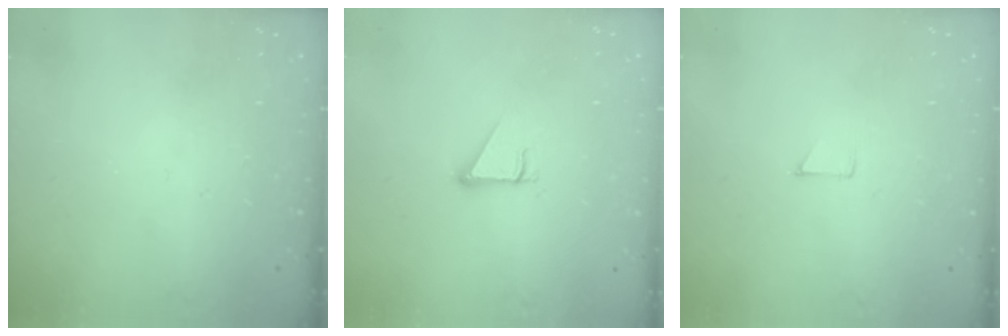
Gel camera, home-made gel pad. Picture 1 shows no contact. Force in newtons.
{"total": 2.7, "press": 2.7, "slide": 0.3}
{"total": 3.2, "press": 3.2, "slide": 0.3}